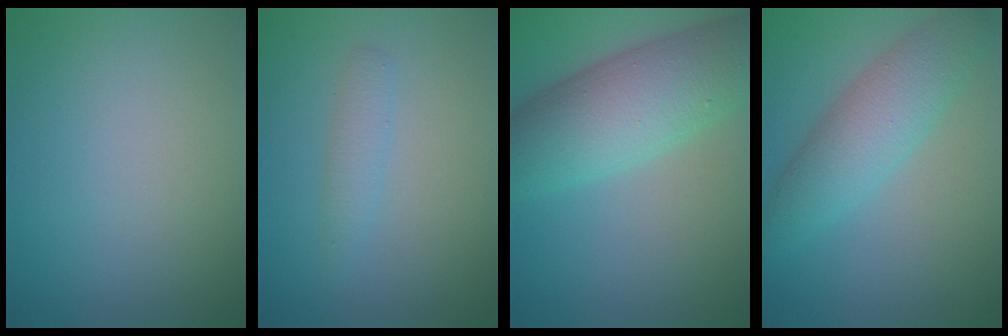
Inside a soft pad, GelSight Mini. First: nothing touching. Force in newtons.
{"total": 1.4, "press": 1.4, "slide": 0.1}
{"total": 8.6, "press": 8.6, "slide": 0.3}
{"total": 5.1, "press": 5.1, "slide": 0.1}